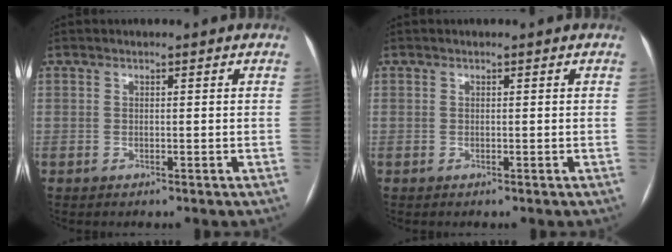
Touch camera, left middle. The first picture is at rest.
{"total": 0.0}